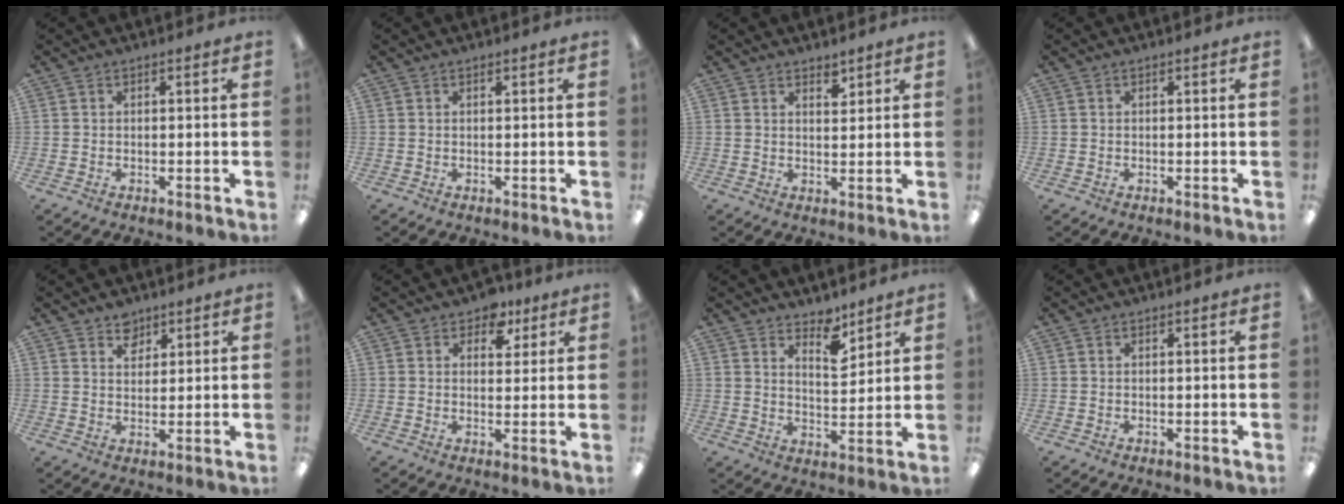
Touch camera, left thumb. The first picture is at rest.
{"total": 0.0}
{"total": 2.9, "force": [2.5, 1.1, 0.9], "torque": [0.004, -0.019, 0.041]}
{"total": 0.0}
{"total": 4.3, "force": [3.4, 2.5, 0.8], "torque": [-0.001, -0.019, 0.060]}
{"total": 5.8, "force": [3.8, 3.7, 2.3], "torque": [-0.018, -0.013, 0.062]}
{"total": 6.5, "force": [5.4, 2.6, 2.6], "torque": [-0.018, -0.043, 0.090]}
{"total": 0.0}